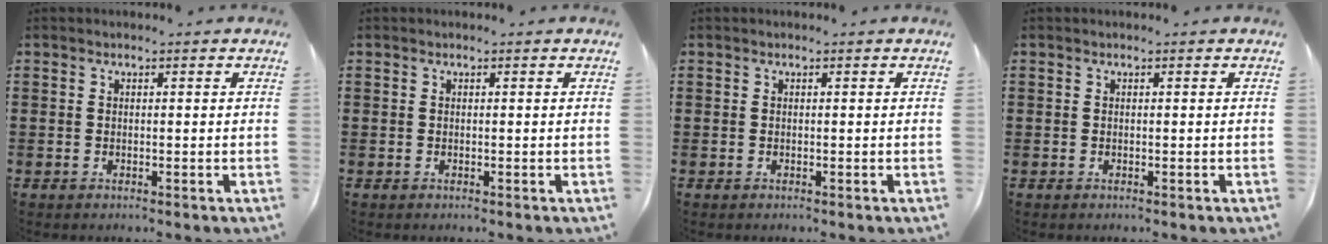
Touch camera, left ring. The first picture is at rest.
{"total": 0.0}
{"total": 0.0}
{"total": 0.0}